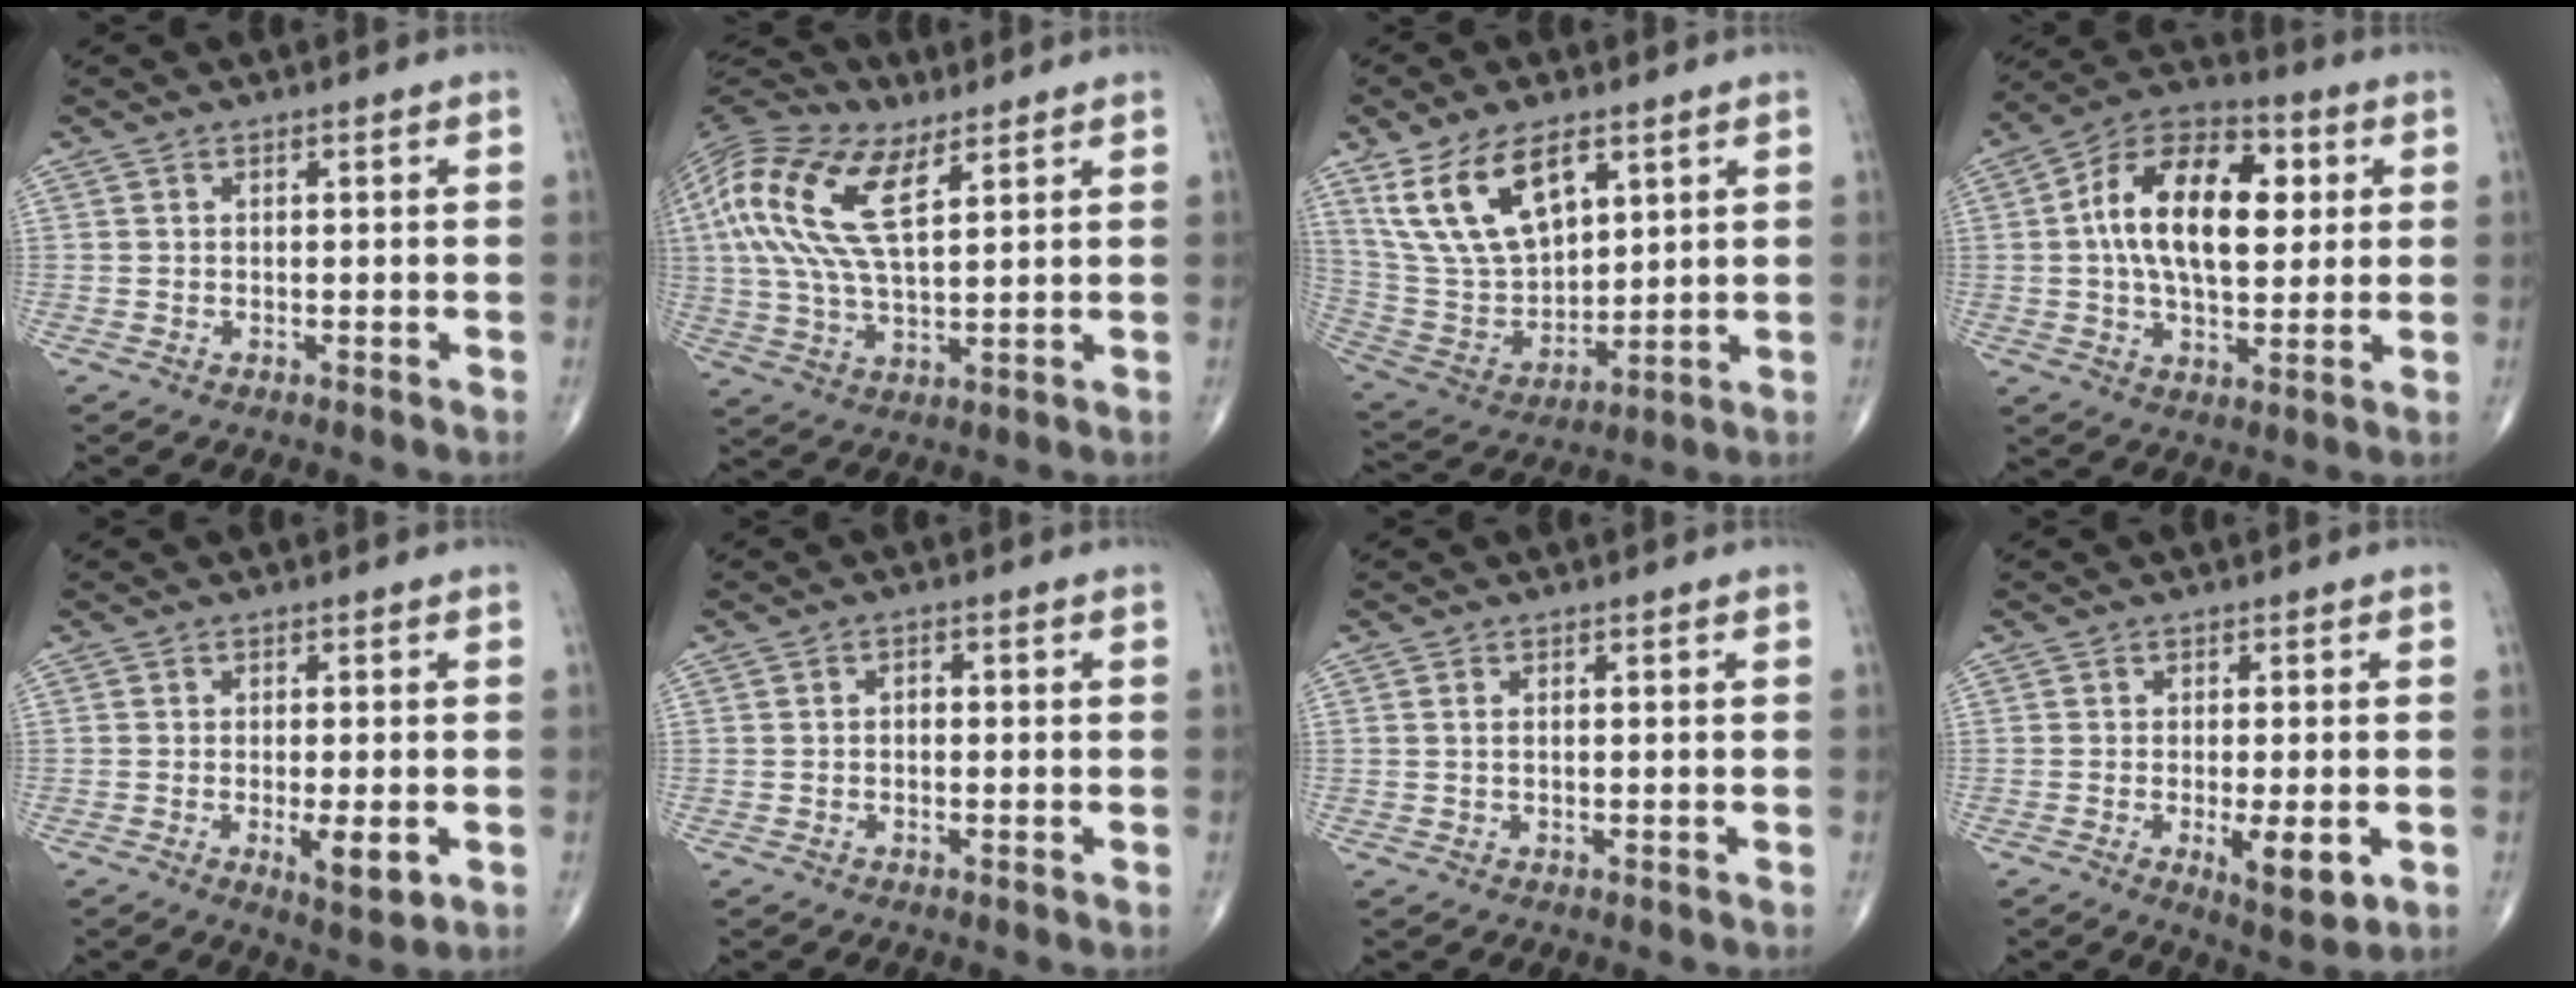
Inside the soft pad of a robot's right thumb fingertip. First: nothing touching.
{"total": 19.0, "force": [7.3, 8.4, 15.4], "torque": [-0.340, 0.004, 0.131]}
{"total": 16.8, "force": [8.4, 8.9, 11.5], "torque": [-0.201, -0.029, 0.179]}
{"total": 18.7, "force": [3.1, 10.3, 15.3], "torque": [-0.230, 0.013, 0.042]}
{"total": 5.2, "force": [-1.3, 1.5, 4.8], "torque": [-0.072, -0.012, -0.016]}
{"total": 1.0, "force": [-0.1, 0.7, 0.7], "torque": [-0.003, 0.004, -0.006]}
{"total": 0.6, "force": [0.2, 0.2, 0.5], "torque": [-0.014, 0.002, 0.005]}
{"total": 6.6, "force": [-1.7, 2.0, 6.0], "torque": [-0.090, -0.016, -0.021]}